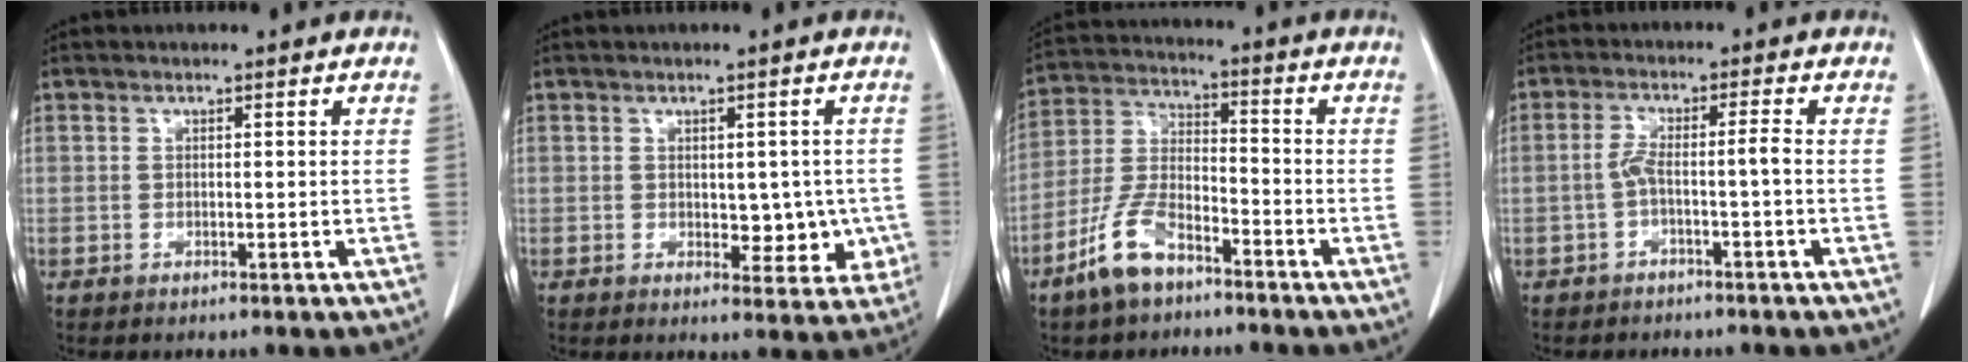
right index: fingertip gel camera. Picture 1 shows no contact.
{"total": 5.8, "force": [-0.4, 3.6, 4.6], "torque": [-0.038, 0.005, 0.005]}
{"total": 9.5, "force": [-6.4, 3.8, 5.9], "torque": [-0.141, 0.000, -0.129]}
{"total": 3.6, "force": [-1.3, 0.0, 3.3], "torque": [-0.068, 0.017, -0.023]}